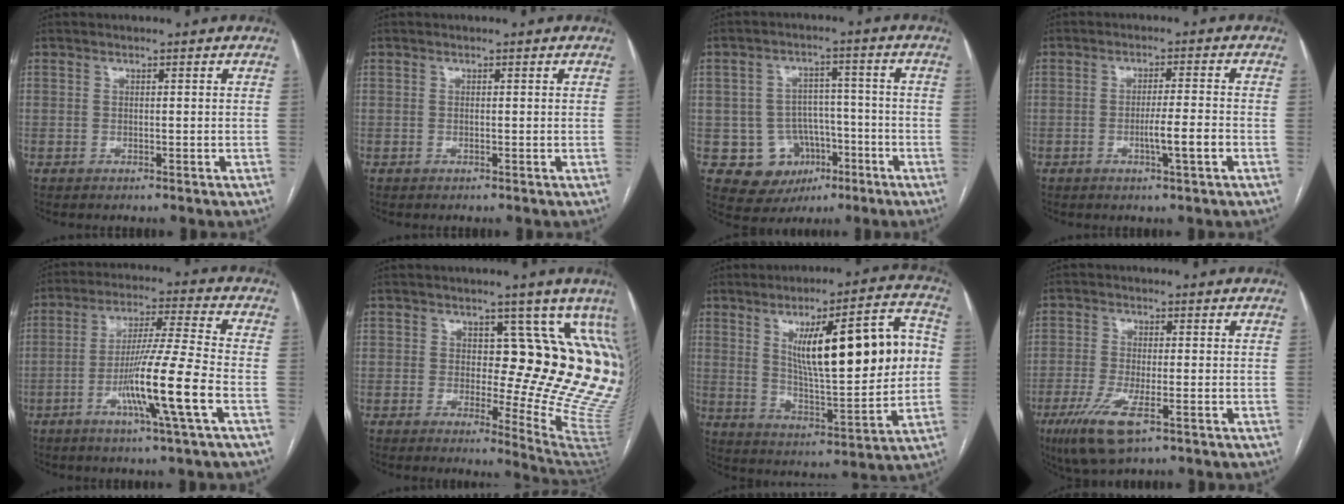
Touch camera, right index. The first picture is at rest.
{"total": 0.0}
{"total": 9.0, "force": [-3.2, 8.1, 2.3], "torque": [-0.027, 0.024, -0.037]}
{"total": 4.8, "force": [-1.7, -0.2, 4.5], "torque": [-0.073, -0.005, -0.029]}
{"total": 12.8, "force": [-4.4, -1.6, 11.9], "torque": [-0.221, -0.013, -0.085]}
{"total": 14.4, "force": [5.8, 4.8, 12.2], "torque": [-0.141, -0.029, 0.056]}
{"total": 20.1, "force": [3.8, 3.9, 19.3], "torque": [-0.286, 0.020, 0.064]}
{"total": 7.9, "force": [-4.0, 1.7, 6.5], "torque": [-0.134, -0.023, -0.072]}